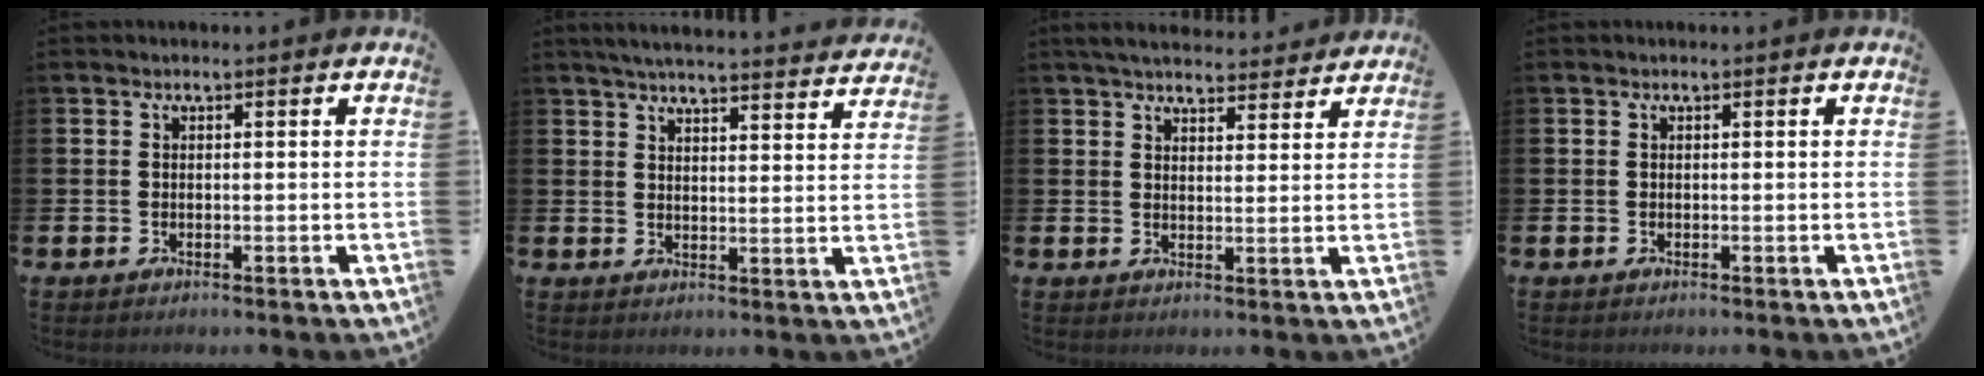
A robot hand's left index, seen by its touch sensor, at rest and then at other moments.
{"total": 5.0, "force": [4.9, -0.1, 0.9], "torque": [-0.029, -0.032, 0.085]}
{"total": 4.9, "force": [4.7, 0.9, 0.9], "torque": [-0.026, -0.022, 0.085]}
{"total": 0.0}